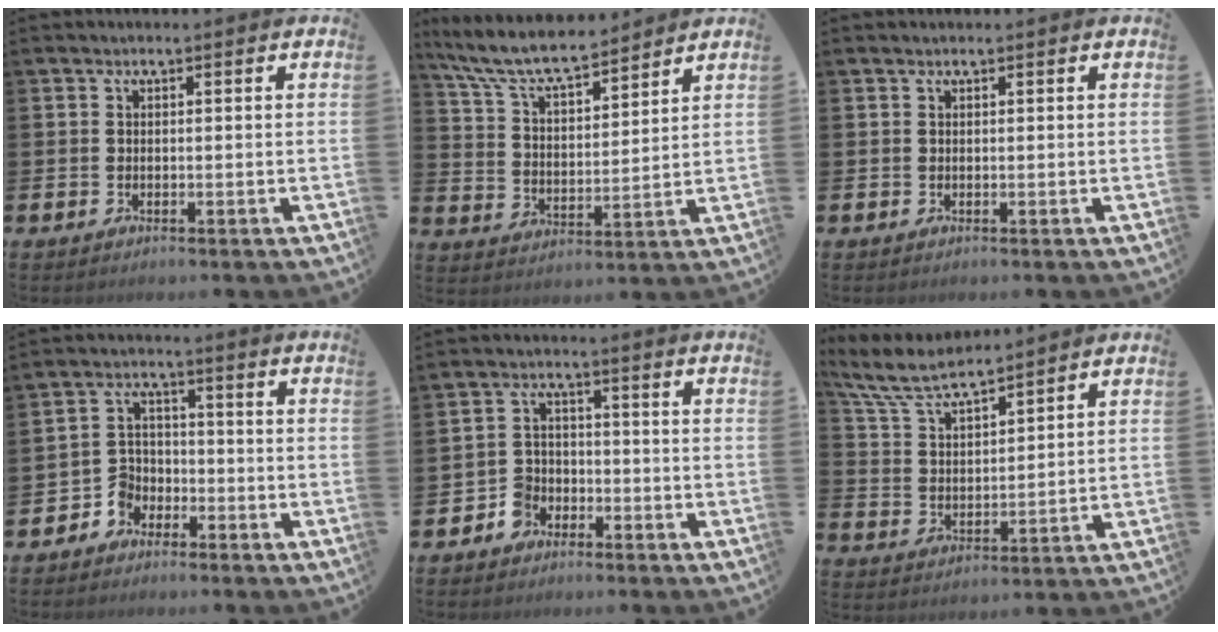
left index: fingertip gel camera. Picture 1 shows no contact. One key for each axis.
{"total": 8.4, "fx": 7.7, "fy": 1.4, "fz": 3.0, "tx": -0.093, "ty": -0.043, "tz": 0.138}
{"total": 0.0}
{"total": 3.5, "fx": -2.5, "fy": 2.5, "fz": 0.1, "tx": -0.020, "ty": -0.003, "tz": -0.055}
{"total": 3.4, "fx": -2.4, "fy": 2.5, "fz": 0.4, "tx": -0.023, "ty": 0.005, "tz": -0.050}
{"total": 7.1, "fx": 6.6, "fy": 1.0, "fz": 2.6, "tx": -0.079, "ty": -0.033, "tz": 0.116}